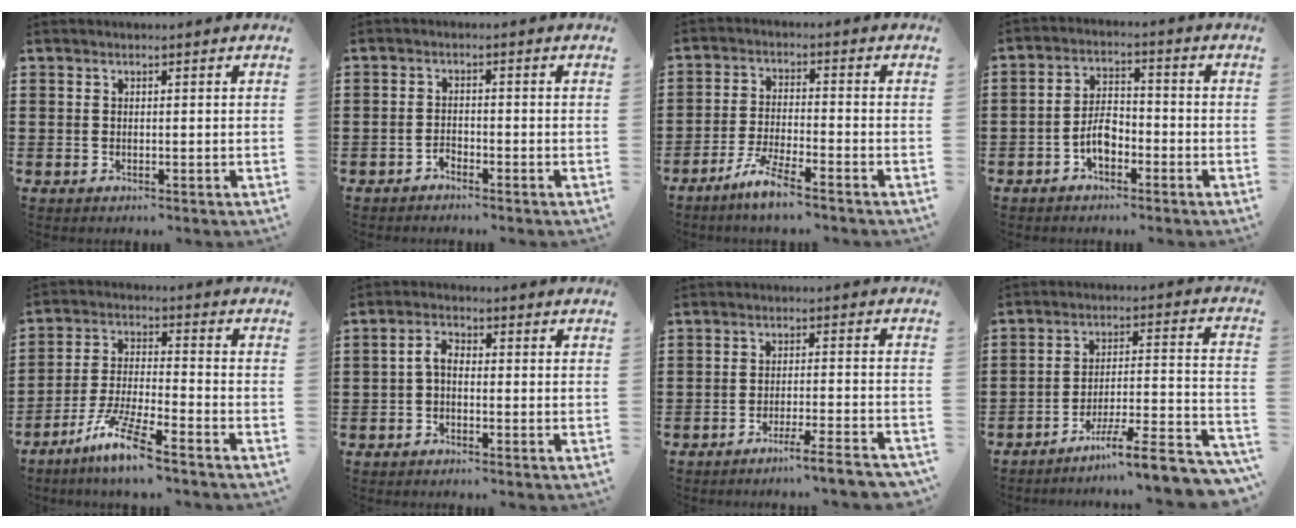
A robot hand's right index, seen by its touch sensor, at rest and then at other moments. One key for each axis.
{"total": 1.5, "fx": -1.5, "fy": 0.4, "fz": 0.1, "tx": -0.007, "ty": 0.003, "tz": -0.031}
{"total": 5.2, "fx": -4.6, "fy": -0.2, "fz": 2.5, "tx": -0.068, "ty": -0.013, "tz": -0.092}
{"total": 4.6, "fx": -2.2, "fy": 2.4, "fz": 3.2, "tx": -0.076, "ty": 0.002, "tz": -0.047}
{"total": 9.0, "fx": -7.0, "fy": 0.1, "fz": 5.7, "tx": -0.127, "ty": -0.010, "tz": -0.140}
{"total": 2.7, "fx": -0.8, "fy": 1.3, "fz": 2.2, "tx": -0.056, "ty": 0.000, "tz": -0.021}
{"total": 4.6, "fx": -4.2, "fy": -0.7, "fz": 1.9, "tx": -0.027, "ty": -0.013, "tz": -0.080}
{"total": 8.5, "fx": -6.9, "fy": 0.6, "fz": 5.0, "tx": -0.070, "ty": 0.002, "tz": -0.134}